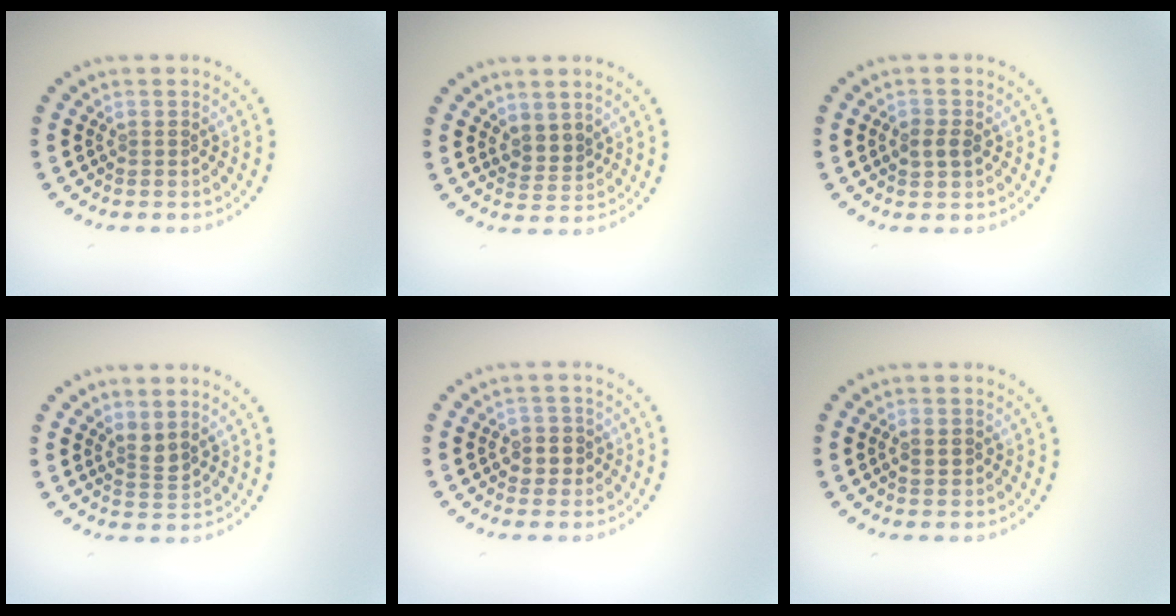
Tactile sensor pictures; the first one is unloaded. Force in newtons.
{"total": 1.9, "press": 1.5, "slide": 1.2}
{"total": 1.6, "press": 1.5, "slide": 0.2}
{"total": 1.8, "press": 1.4, "slide": 1.1}
{"total": 2.0, "press": 1.8, "slide": 0.9}
{"total": 0.8, "press": 0.8, "slide": 0.2}